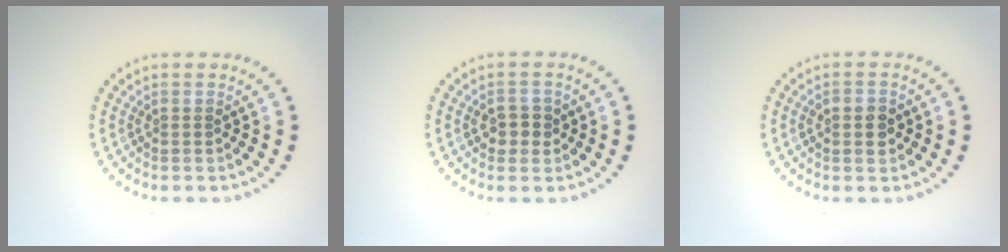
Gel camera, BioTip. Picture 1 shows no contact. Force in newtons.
{"total": 1.9, "press": 1.9, "slide": 0.3}
{"total": 2.5, "press": 2.5, "slide": 0.1}